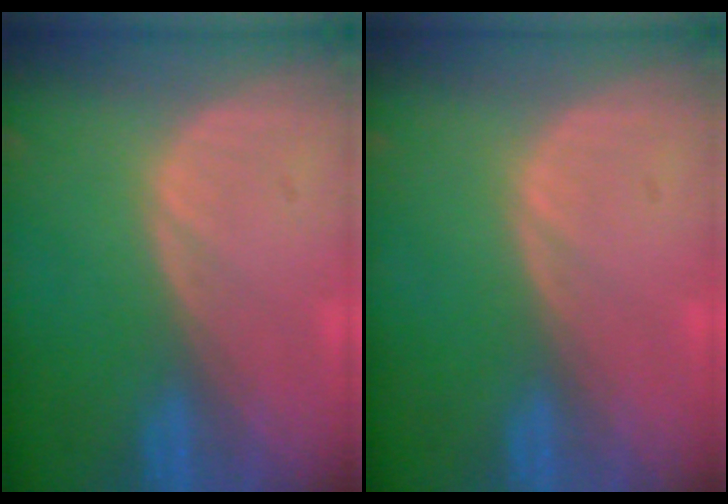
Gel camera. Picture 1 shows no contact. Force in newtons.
{"total": 0.0}